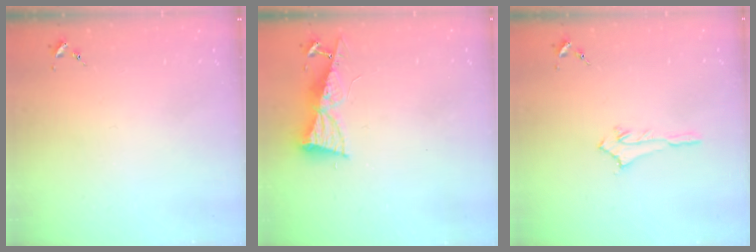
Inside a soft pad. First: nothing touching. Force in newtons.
{"total": 8.6, "press": 8.5, "slide": 1.1}
{"total": 2.8, "press": 2.7, "slide": 0.4}